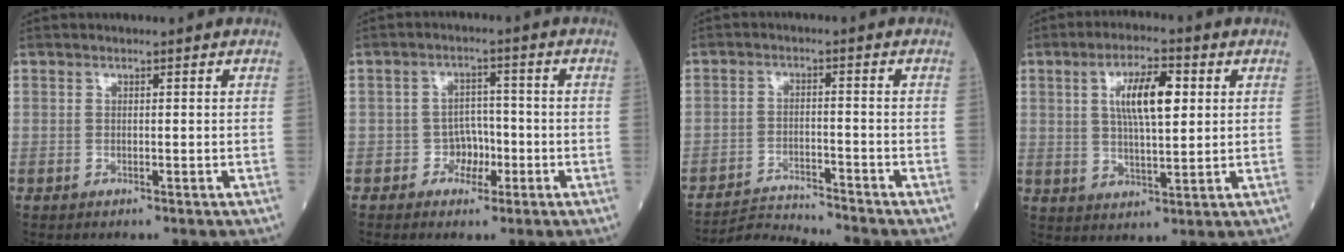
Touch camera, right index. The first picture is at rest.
{"total": 3.7, "force": [-1.5, 3.0, 1.6], "torque": [-0.015, 0.011, -0.024]}
{"total": 5.8, "force": [-5.5, -1.8, -0.8], "torque": [0.009, -0.012, -0.101]}
{"total": 8.7, "force": [2.4, 2.4, 8.0], "torque": [-0.143, 0.009, 0.042]}